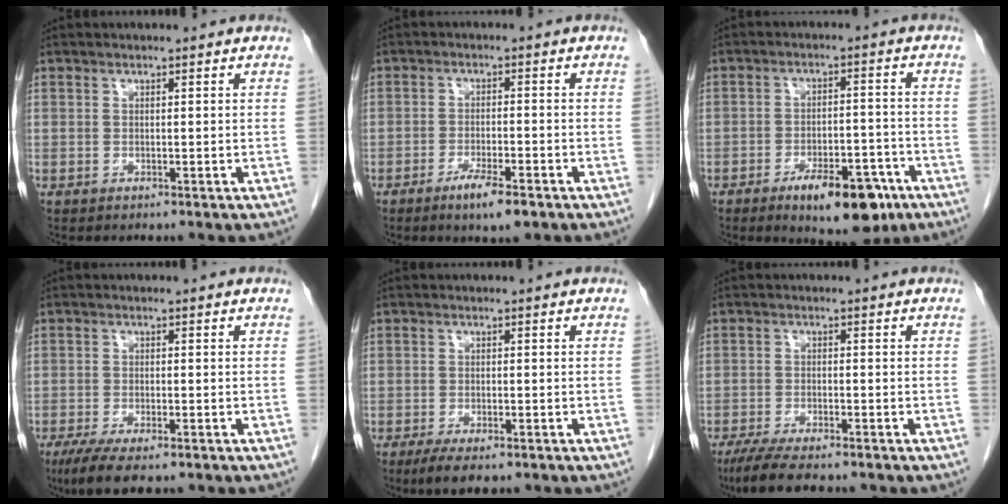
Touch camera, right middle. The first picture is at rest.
{"total": 5.2, "force": [-3.3, 0.7, 3.9], "torque": [-0.072, -0.007, -0.054]}
{"total": 10.8, "force": [-6.4, 3.9, 7.7], "torque": [-0.104, -0.001, -0.091]}
{"total": 7.7, "force": [-5.5, 2.1, 4.9], "torque": [-0.076, -0.016, -0.086]}
{"total": 5.7, "force": [-4.1, 1.8, 3.5], "torque": [-0.051, -0.009, -0.062]}
{"total": 9.2, "force": [-7.5, 1.7, 5.0], "torque": [-0.078, -0.018, -0.119]}